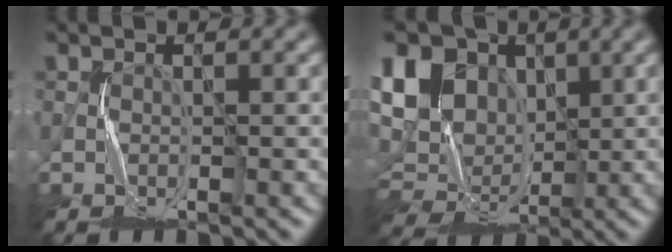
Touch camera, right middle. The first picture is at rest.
{"total": 13.3, "force": [3.5, 10.0, 8.1], "torque": [-0.169, 0.036, 0.040]}